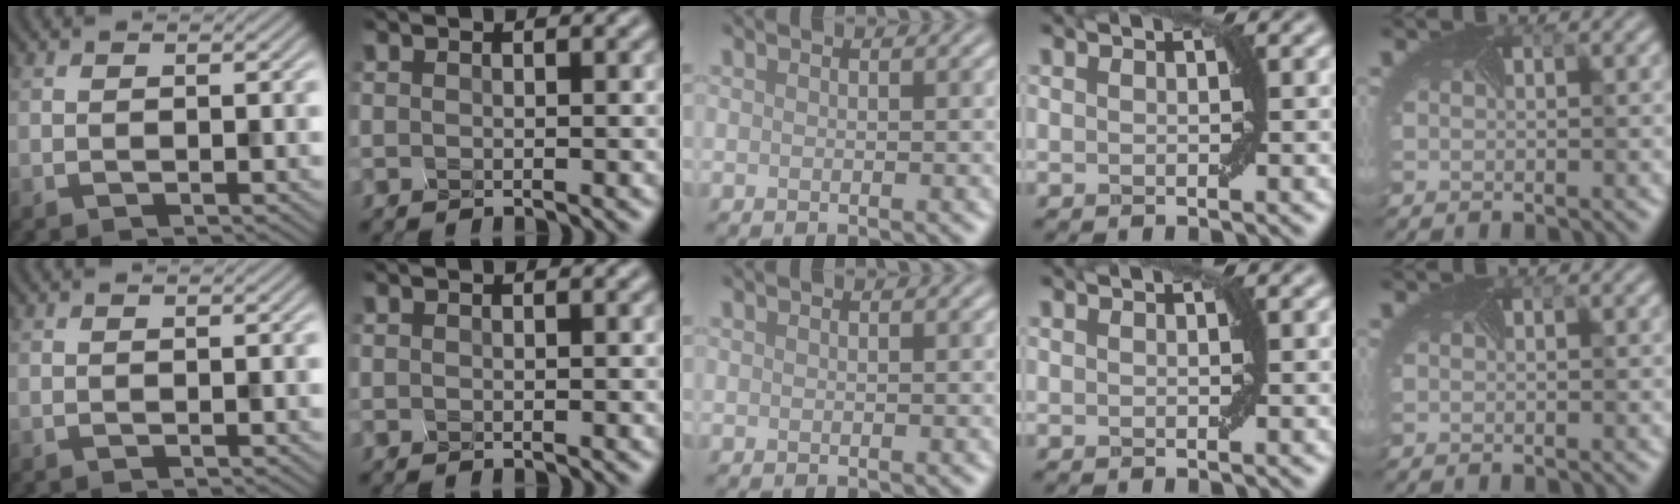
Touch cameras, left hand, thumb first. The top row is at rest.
{}